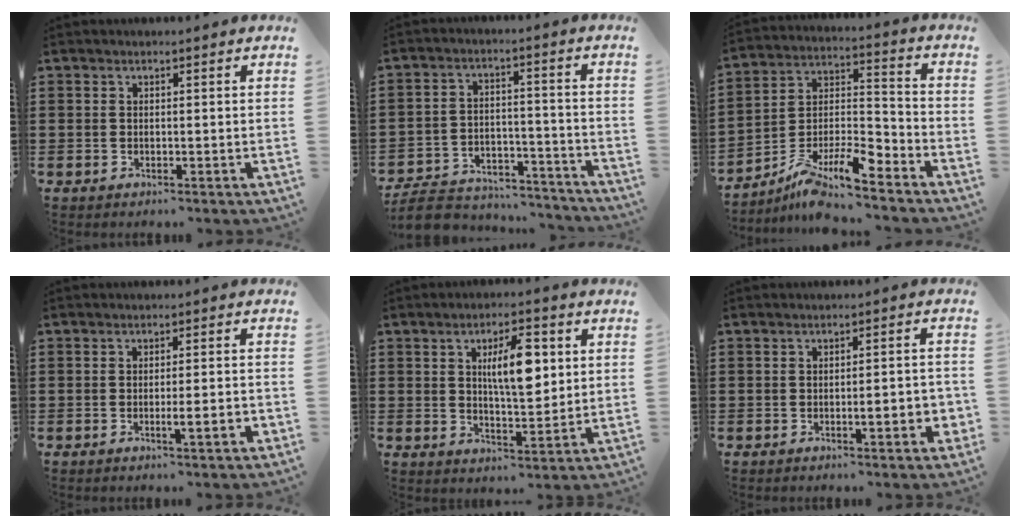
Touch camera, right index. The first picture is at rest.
{"total": 8.3, "force": [-7.8, 1.7, 2.2], "torque": [-0.049, 0.015, -0.153]}
{"total": 8.8, "force": [-7.2, 2.3, 4.3], "torque": [-0.088, 0.006, -0.142]}
{"total": 3.4, "force": [-1.1, 0.1, 3.2], "torque": [-0.052, -0.006, -0.020]}
{"total": 8.1, "force": [2.1, 2.8, 7.3], "torque": [-0.121, 0.000, 0.029]}
{"total": 4.2, "force": [-1.2, 0.8, 3.9], "torque": [-0.054, -0.005, -0.020]}